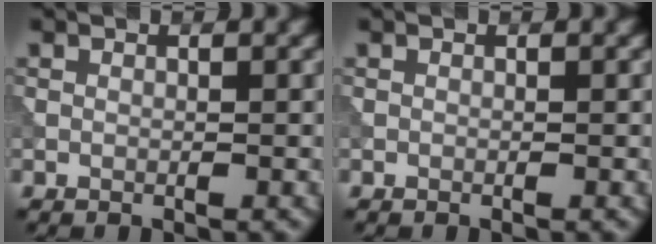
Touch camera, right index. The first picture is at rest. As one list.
[{"total": 0.0}]